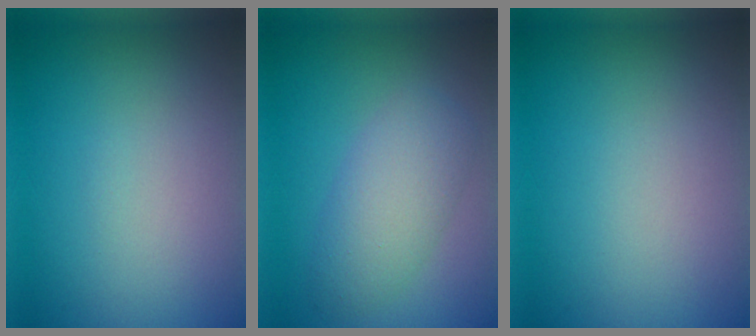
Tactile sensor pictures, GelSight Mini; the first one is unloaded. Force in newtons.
{"total": 4.3, "press": 4.3, "slide": 0.2}
{"total": 0.0}